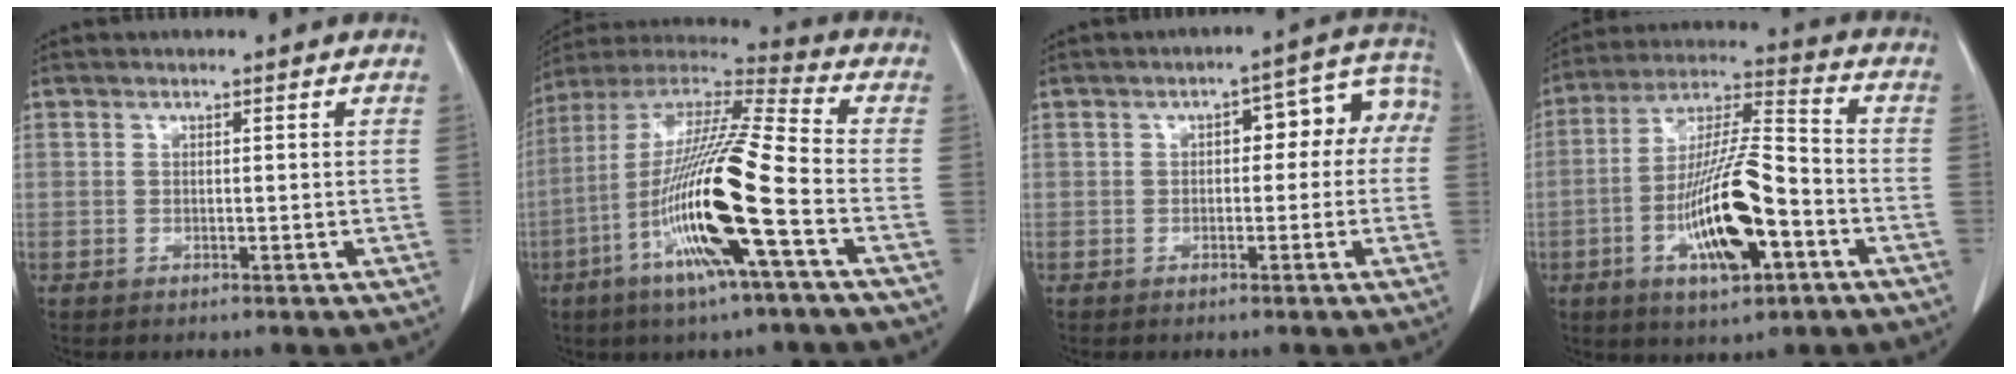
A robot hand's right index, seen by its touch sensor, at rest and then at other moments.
{"total": 20.2, "force": [-6.5, 0.3, 19.1], "torque": [-0.390, -0.021, -0.133]}
{"total": 7.9, "force": [0.3, 3.9, 6.9], "torque": [-0.074, 0.051, 0.002]}
{"total": 15.6, "force": [-5.3, 3.4, 14.3], "torque": [-0.273, 0.000, -0.091]}